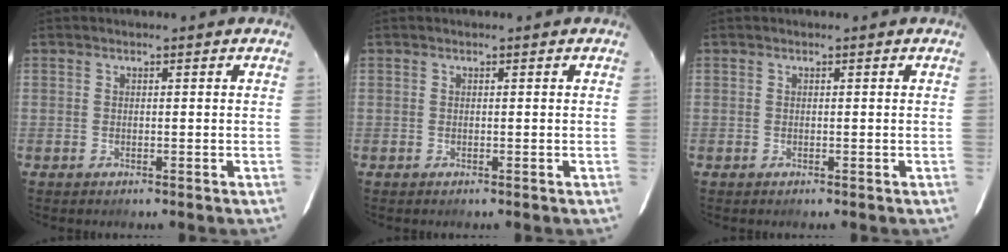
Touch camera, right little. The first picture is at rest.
{"total": 0.0}
{"total": 0.0}